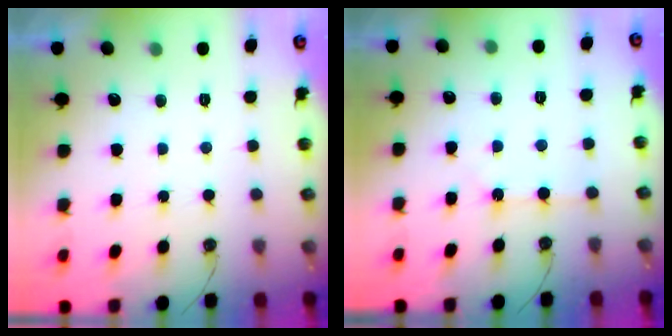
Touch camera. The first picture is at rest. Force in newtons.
{"total": 2.1, "press": 2.1, "slide": 0.4}